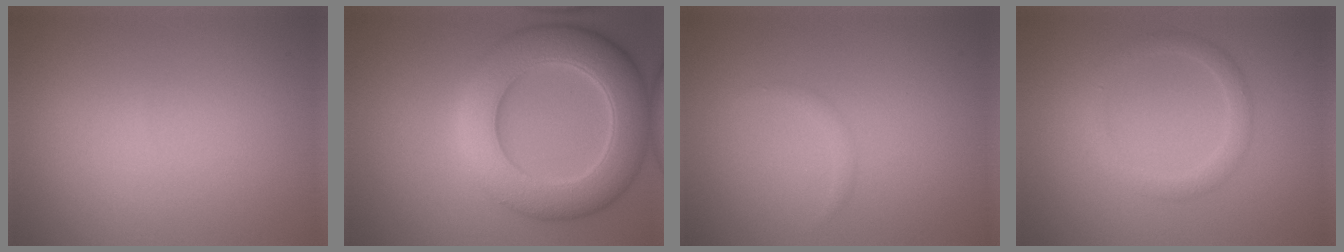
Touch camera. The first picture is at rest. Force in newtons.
{"total": 9.4, "press": 9.4, "slide": 0.3}
{"total": 0.7, "press": 0.7, "slide": 0.0}
{"total": 2.0, "press": 2.0, "slide": 0.1}